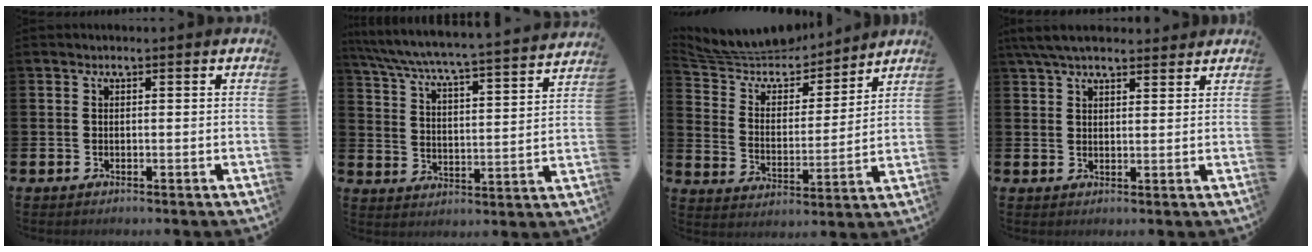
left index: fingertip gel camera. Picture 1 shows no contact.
{"total": 6.2, "force": [5.9, 0.0, 2.0], "torque": [-0.068, -0.051, 0.096]}
{"total": 8.4, "force": [7.9, 2.4, 1.8], "torque": [-0.078, -0.056, 0.140]}
{"total": 5.3, "force": [4.7, 1.6, 1.9], "torque": [-0.044, -0.011, 0.087]}